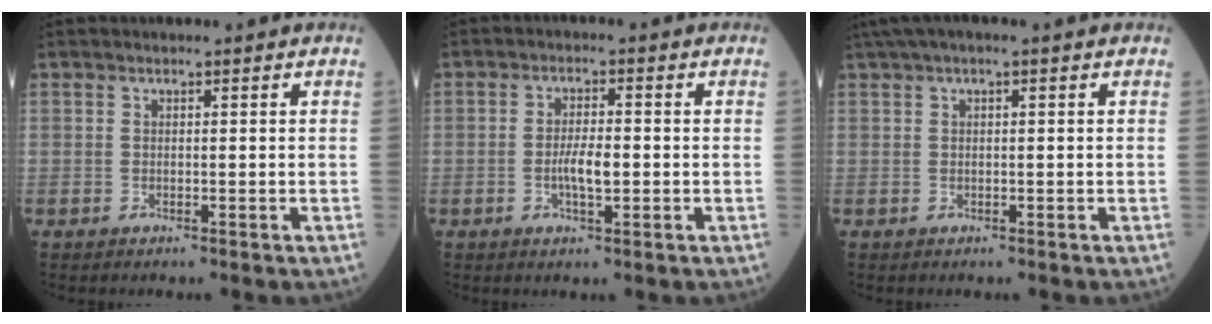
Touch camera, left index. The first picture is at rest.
{"total": 3.9, "force": [-0.9, 1.0, 3.6], "torque": [-0.071, 0.000, -0.018]}
{"total": 3.4, "force": [1.9, 0.3, 2.8], "torque": [-0.056, 0.029, 0.033]}